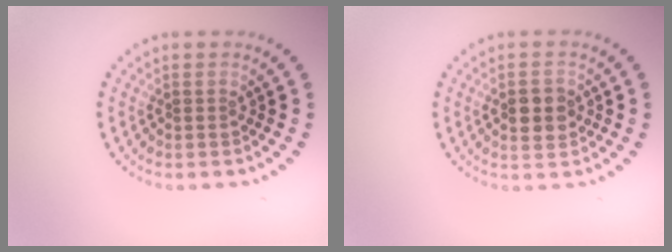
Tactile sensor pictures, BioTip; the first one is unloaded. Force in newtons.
{"total": 2.8, "press": 2.8, "slide": 0.1}